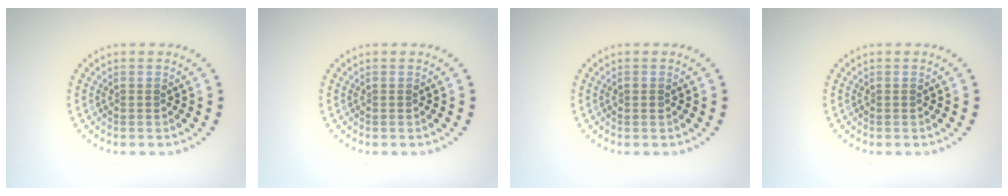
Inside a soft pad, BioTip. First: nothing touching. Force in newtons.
{"total": 0.0}
{"total": 0.5, "press": 0.5, "slide": 0.1}
{"total": 0.0}